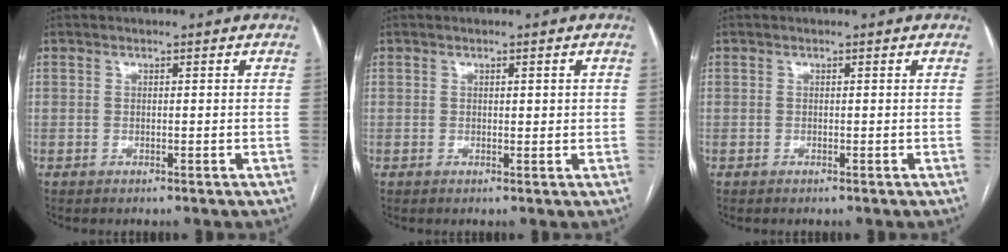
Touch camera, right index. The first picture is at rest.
{"total": 1.1, "force": [0.3, 0.4, 1.0], "torque": [-0.012, 0.000, 0.004]}
{"total": 0.0}